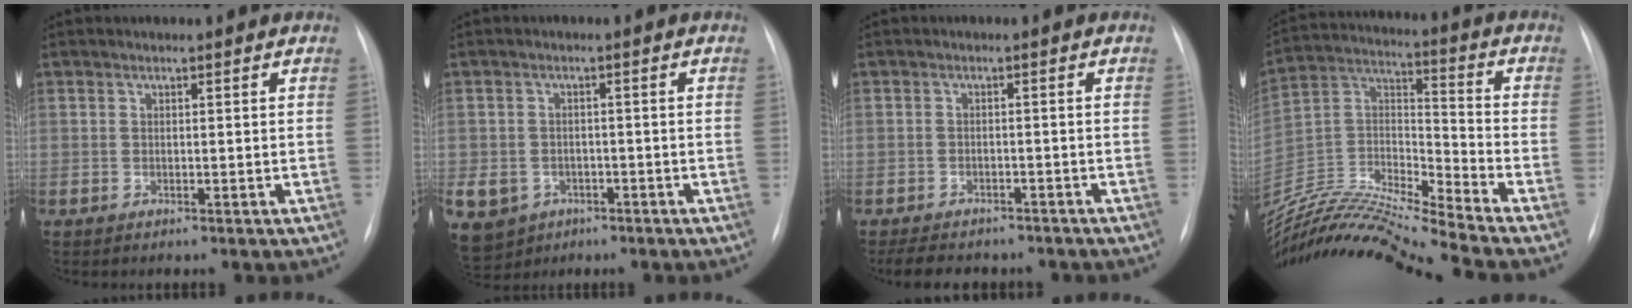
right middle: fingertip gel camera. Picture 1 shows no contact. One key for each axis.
{"total": 11.0, "fx": -5.1, "fy": 9.1, "fz": 3.6, "tx": -0.106, "ty": 0.006, "tz": -0.067}
{"total": 9.4, "fx": -7.9, "fy": 3.8, "fz": 3.4, "tx": -0.061, "ty": 0.004, "tz": -0.100}
{"total": 20.9, "fx": -19.3, "fy": -2.0, "fz": 7.8, "tx": -0.165, "ty": 0.002, "tz": -0.354}